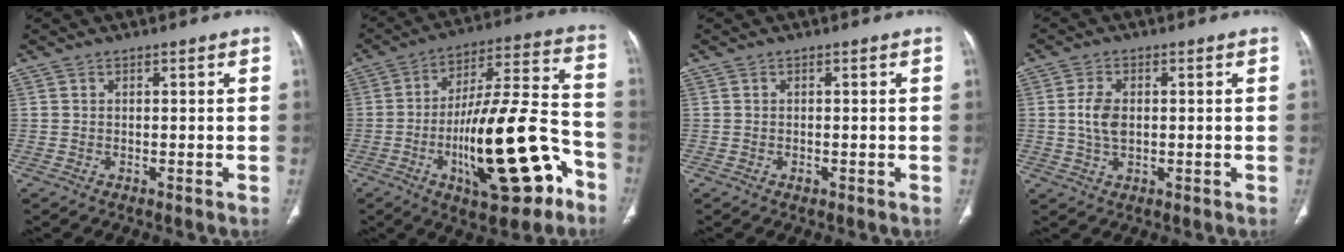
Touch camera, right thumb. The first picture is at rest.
{"total": 23.2, "force": [-9.1, 7.6, 19.9], "torque": [-0.320, 0.053, -0.135]}
{"total": 0.6, "force": [-0.3, 0.4, 0.4], "torque": [0.000, 0.001, -0.003]}
{"total": 4.8, "force": [0.3, 2.9, 3.9], "torque": [-0.077, 0.004, 0.004]}